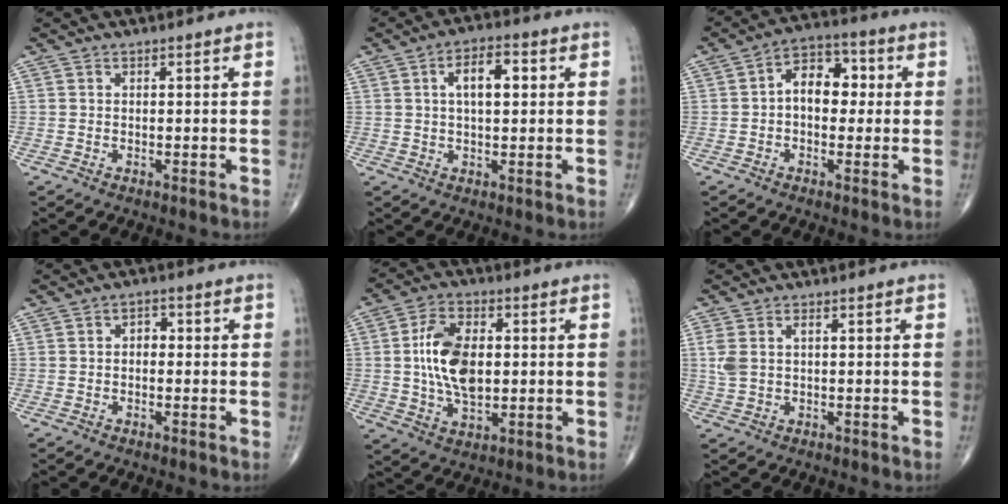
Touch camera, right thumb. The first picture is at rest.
{"total": 6.9, "force": [1.6, 3.2, 6.0], "torque": [-0.088, 0.009, 0.022]}
{"total": 8.7, "force": [0.4, 5.8, 6.4], "torque": [-0.067, 0.027, -0.004]}
{"total": 2.1, "force": [-0.1, 1.5, 1.5], "torque": [-0.010, 0.009, -0.007]}
{"total": 12.3, "force": [0.8, 6.9, 10.1], "torque": [-0.177, 0.002, 0.017]}
{"total": 4.0, "force": [0.8, 2.1, 3.3], "torque": [-0.093, 0.012, 0.019]}